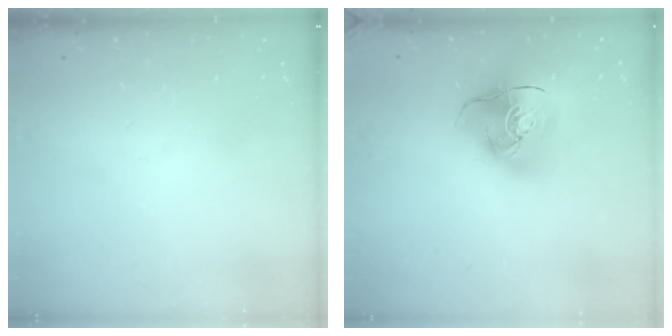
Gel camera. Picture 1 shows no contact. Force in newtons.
{"total": 18.1, "press": 17.9, "slide": 2.7}